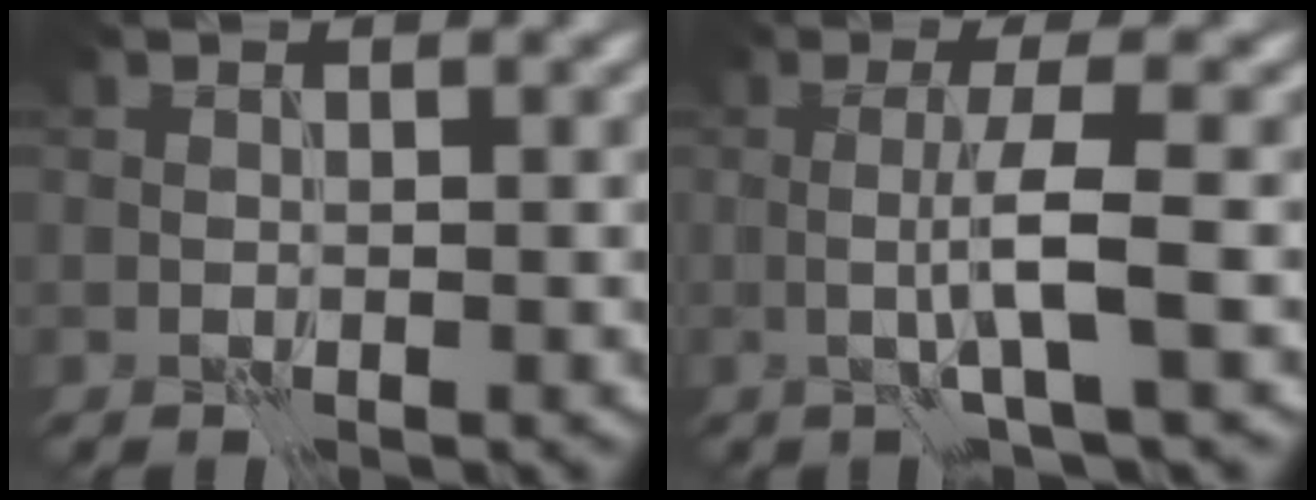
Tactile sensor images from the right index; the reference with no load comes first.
{"total": 4.0, "force": [-0.4, 0.5, 3.9], "torque": [-0.069, 0.000, -0.013]}